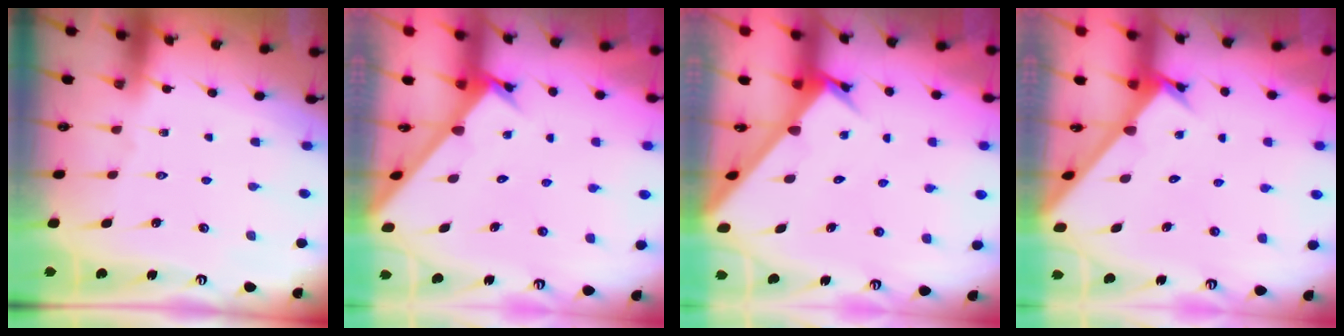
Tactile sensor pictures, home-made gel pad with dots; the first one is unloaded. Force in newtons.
{"total": 2.6, "press": 2.6, "slide": 0.2}
{"total": 2.8, "press": 2.8, "slide": 0.3}
{"total": 2.6, "press": 2.6, "slide": 0.2}